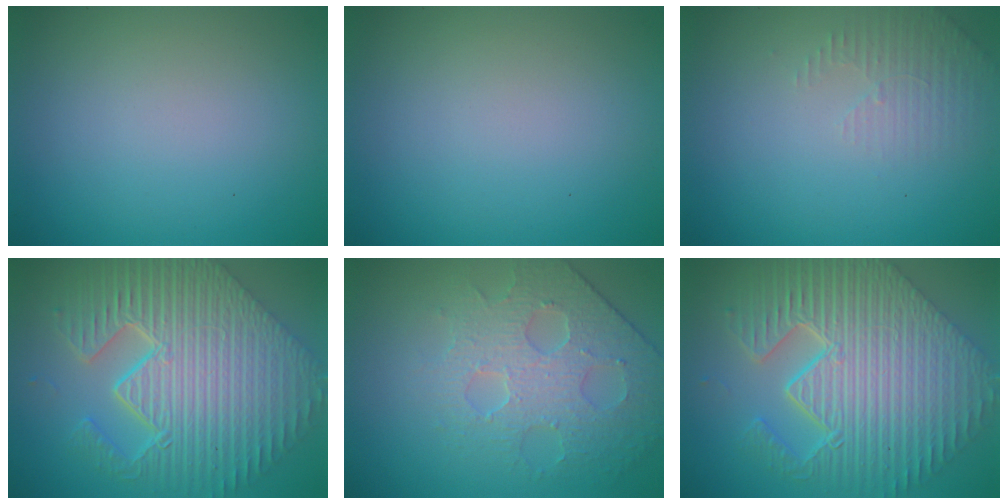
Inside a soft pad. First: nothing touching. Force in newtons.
{"total": 0.0}
{"total": 1.9, "press": 1.8, "slide": 0.6}
{"total": 11.5, "press": 7.7, "slide": 8.5}
{"total": 4.0, "press": 4.0, "slide": 0.5}
{"total": 11.6, "press": 7.8, "slide": 8.6}